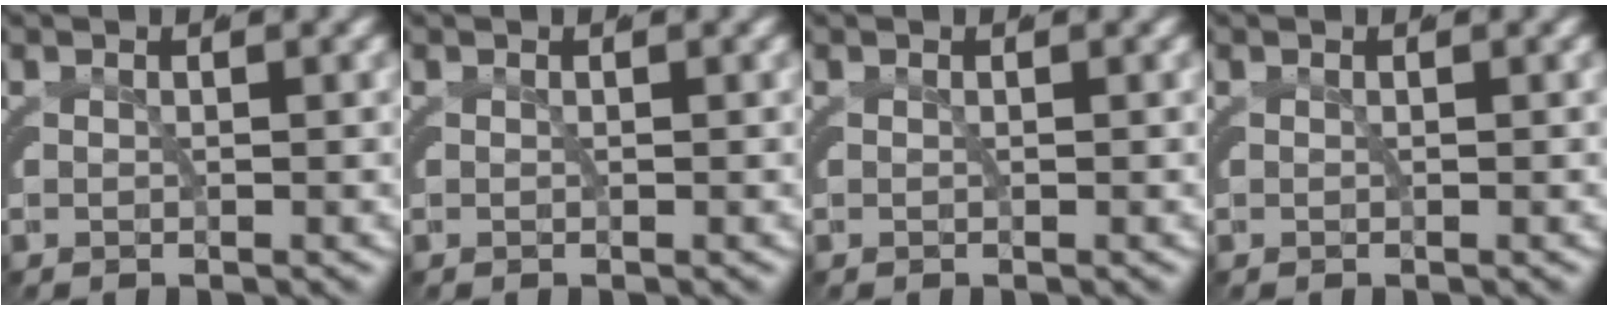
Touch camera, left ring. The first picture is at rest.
{"total": 0.0}
{"total": 0.0}
{"total": 0.0}